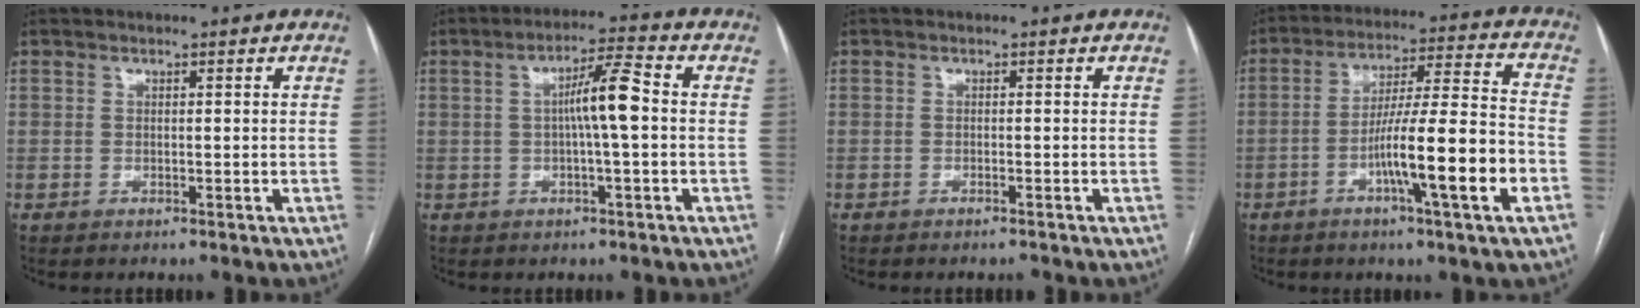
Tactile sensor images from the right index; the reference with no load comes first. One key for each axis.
{"total": 6.7, "fx": 0.2, "fy": 0.4, "fz": 6.7, "tx": -0.116, "ty": 0.017, "tz": 0.001}
{"total": 0.8, "fx": -0.8, "fy": -0.1, "fz": 0.2, "tx": -0.009, "ty": -0.002, "tz": -0.009}
{"total": 14.8, "fx": -5.2, "fy": -0.3, "fz": 13.9, "tx": -0.229, "ty": 0.002, "tz": -0.086}